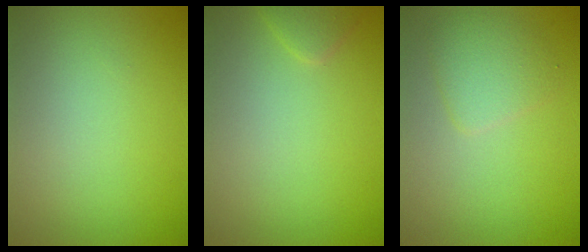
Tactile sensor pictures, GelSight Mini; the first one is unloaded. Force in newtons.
{"total": 1.3, "press": 1.3, "slide": 0.0}
{"total": 2.4, "press": 2.4, "slide": 0.1}